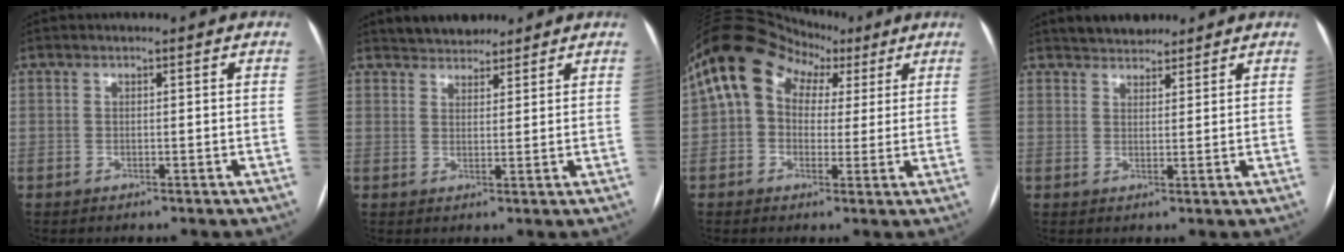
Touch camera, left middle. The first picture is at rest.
{"total": 4.7, "force": [4.2, 1.9, 0.9], "torque": [-0.010, 0.014, 0.070]}
{"total": 13.0, "force": [4.9, 9.6, 7.2], "torque": [-0.145, 0.068, 0.080]}
{"total": 4.1, "force": [3.6, 1.6, 0.9], "torque": [-0.010, 0.014, 0.061]}